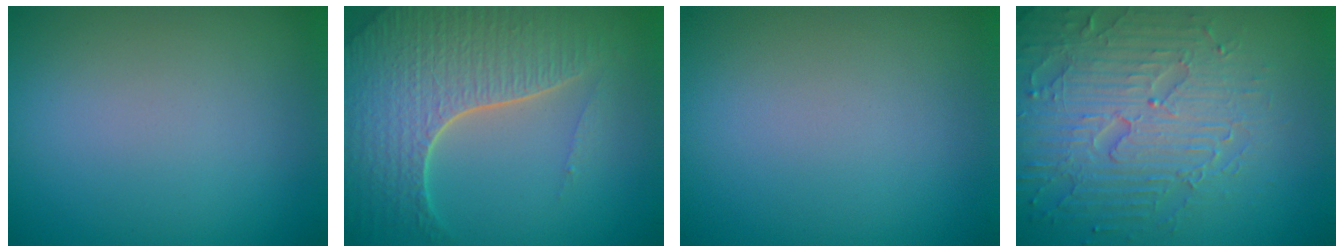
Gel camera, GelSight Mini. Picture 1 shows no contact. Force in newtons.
{"total": 7.2, "press": 5.2, "slide": 4.9}
{"total": 0.0}
{"total": 7.0, "press": 5.7, "slide": 4.1}